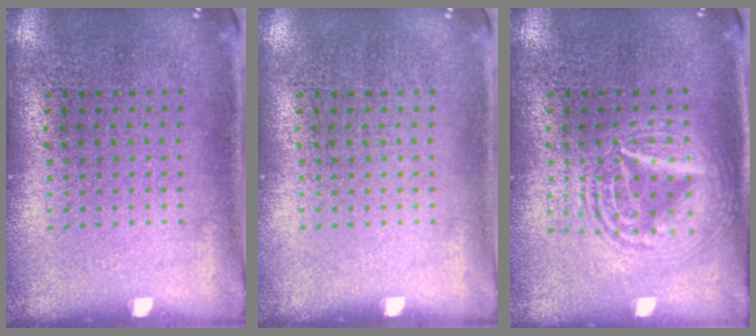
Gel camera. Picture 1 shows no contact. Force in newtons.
{"total": 0.0}
{"total": 2.7, "press": 2.7, "slide": 0.2}